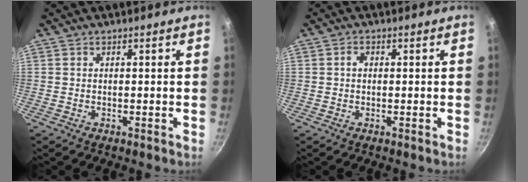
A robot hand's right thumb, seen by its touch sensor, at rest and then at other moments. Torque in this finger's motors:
{"motor_torque": [-0.13, 0.38, 0.41, -0.18, 0.02]}